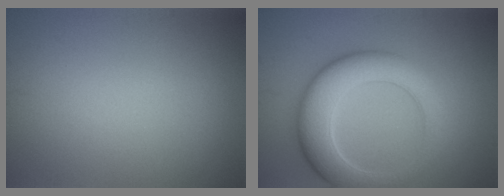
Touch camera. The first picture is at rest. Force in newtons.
{"total": 7.3, "press": 7.3, "slide": 0.4}